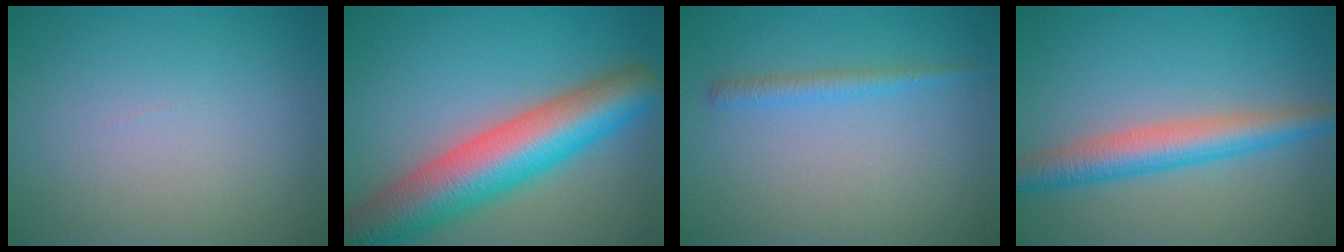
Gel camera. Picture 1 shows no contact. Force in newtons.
{"total": 10.9, "press": 10.9, "slide": 0.6}
{"total": 1.5, "press": 1.5, "slide": 0.1}
{"total": 4.9, "press": 4.9, "slide": 0.1}